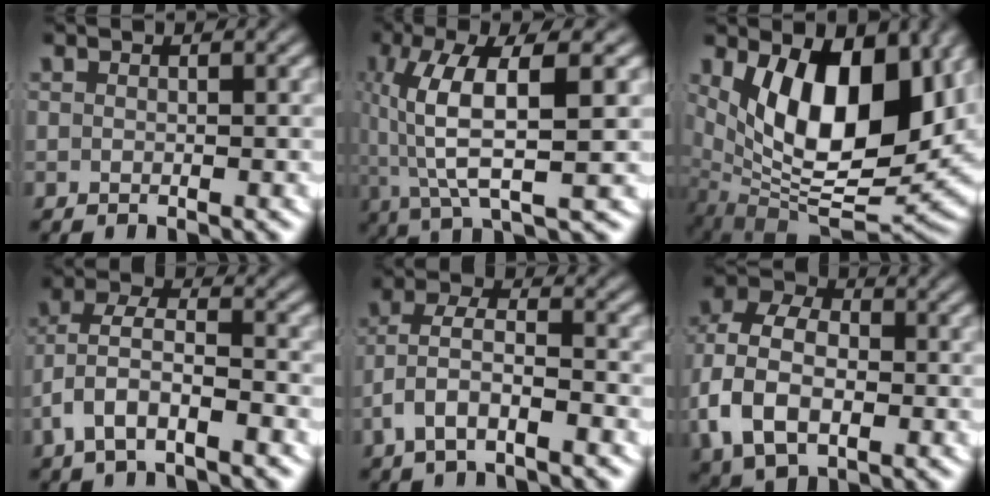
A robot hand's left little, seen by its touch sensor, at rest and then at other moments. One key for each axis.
{"total": 7.4, "fx": 0.0, "fy": 2.5, "fz": 7.0, "tx": -0.131, "ty": -0.003, "tz": 0.004}
{"total": 14.1, "fx": 0.2, "fy": 8.3, "fz": 11.5, "tx": -0.202, "ty": -0.053, "tz": 0.030}
{"total": 4.2, "fx": -1.7, "fy": 2.6, "fz": 2.9, "tx": -0.068, "ty": -0.018, "tz": -0.025}
{"total": 4.1, "fx": -2.0, "fy": 2.3, "fz": 2.8, "tx": -0.060, "ty": -0.015, "tz": -0.032}
{"total": 8.8, "fx": -0.5, "fy": 6.8, "fz": 5.6, "tx": -0.121, "ty": -0.015, "tz": -0.007}